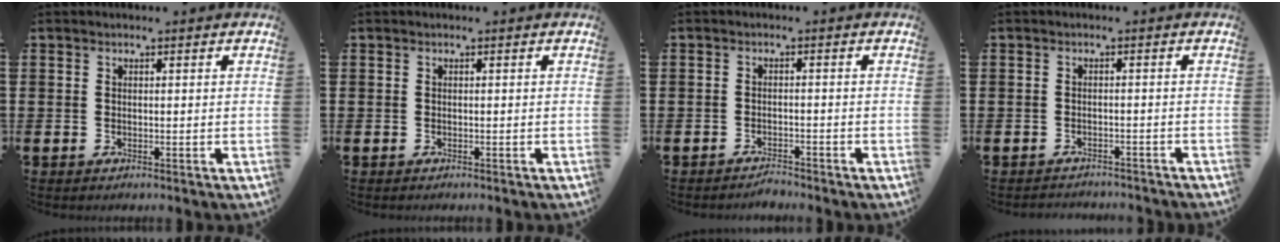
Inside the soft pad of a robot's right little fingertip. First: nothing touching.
{"total": 0.0}
{"total": 1.6, "force": [-1.6, 0.1, 0.0], "torque": [-0.006, 0.003, -0.034]}
{"total": 1.3, "force": [-1.3, 0.0, -0.2], "torque": [-0.002, 0.003, -0.029]}